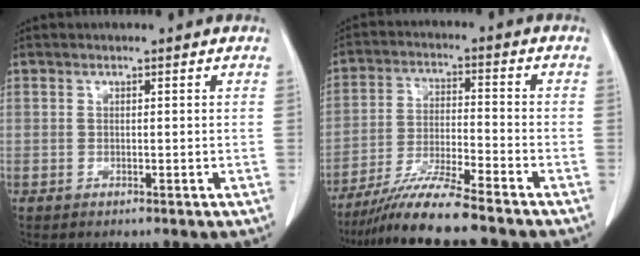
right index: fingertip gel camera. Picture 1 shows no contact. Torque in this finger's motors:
{"motor_torque": [0.57, -0.54, 0.48, 0.16]}